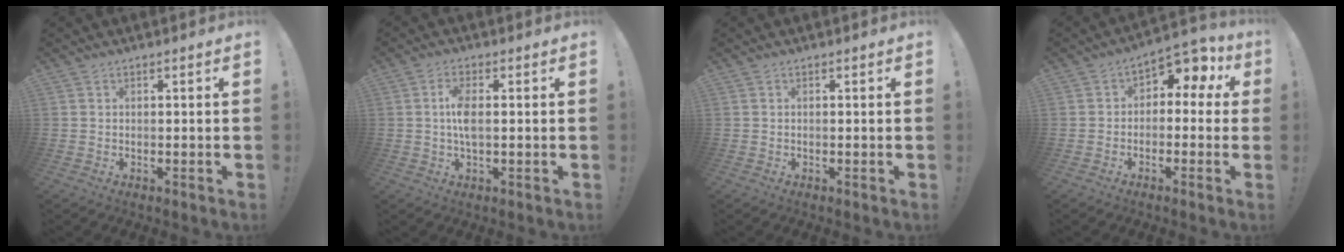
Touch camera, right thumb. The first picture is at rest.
{"total": 5.8, "force": [0.3, 2.3, 5.4], "torque": [-0.107, -0.001, 0.002]}
{"total": 0.0}
{"total": 5.4, "force": [0.2, 4.2, 3.4], "torque": [-0.035, 0.000, 0.004]}